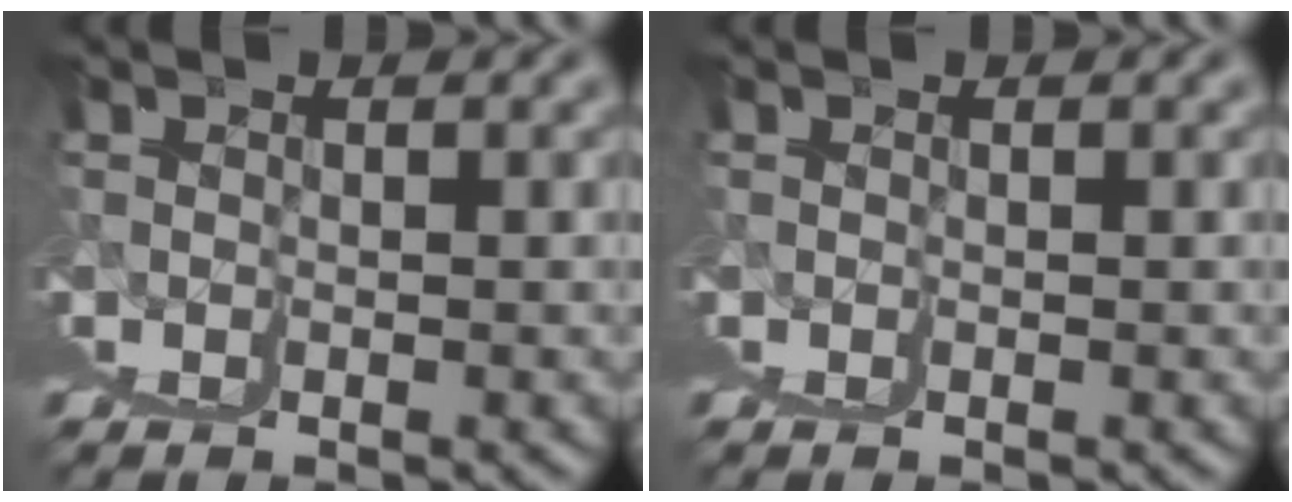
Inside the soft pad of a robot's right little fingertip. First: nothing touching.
{"total": 0.0}